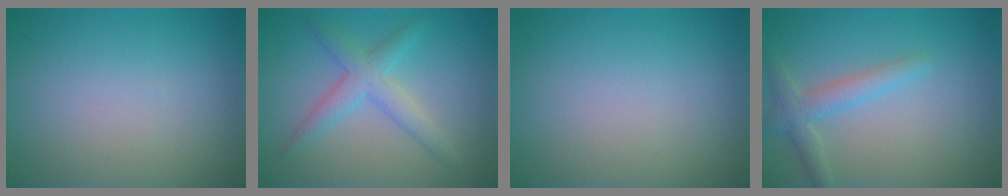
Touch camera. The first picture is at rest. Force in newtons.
{"total": 3.1, "press": 3.1, "slide": 0.1}
{"total": 0.0}
{"total": 2.5, "press": 2.5, "slide": 0.1}